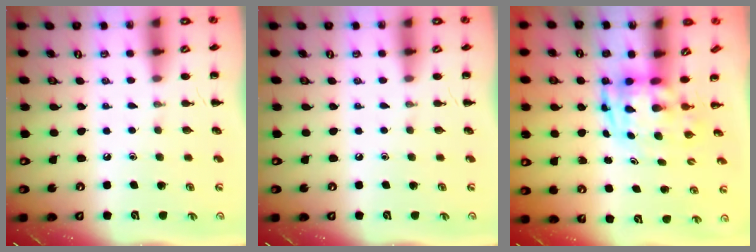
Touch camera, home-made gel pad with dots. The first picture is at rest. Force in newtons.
{"total": 0.0}
{"total": 3.2, "press": 3.1, "slide": 0.8}